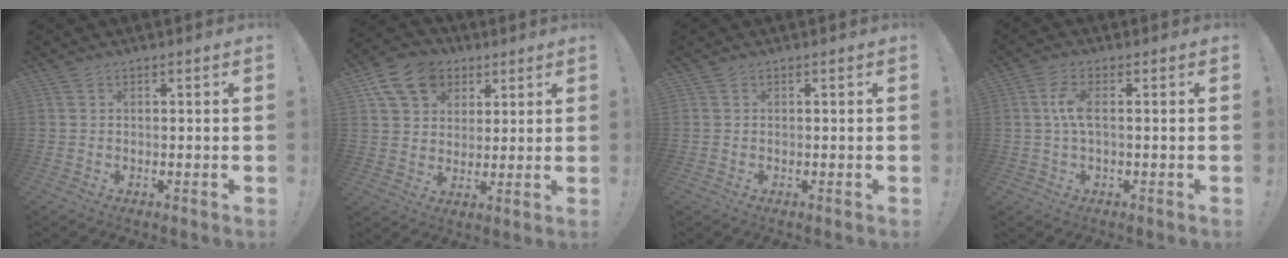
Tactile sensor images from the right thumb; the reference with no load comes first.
{"total": 13.7, "force": [6.3, 10.6, 6.1], "torque": [-0.092, -0.024, 0.125]}
{"total": 0.0}
{"total": 5.8, "force": [0.4, 1.9, 5.4], "torque": [-0.111, 0.004, 0.007]}